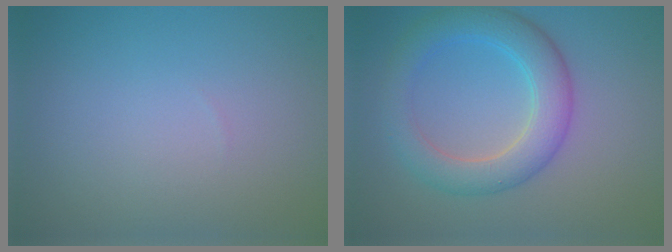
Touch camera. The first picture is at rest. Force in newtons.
{"total": 5.2, "press": 5.2, "slide": 0.1}